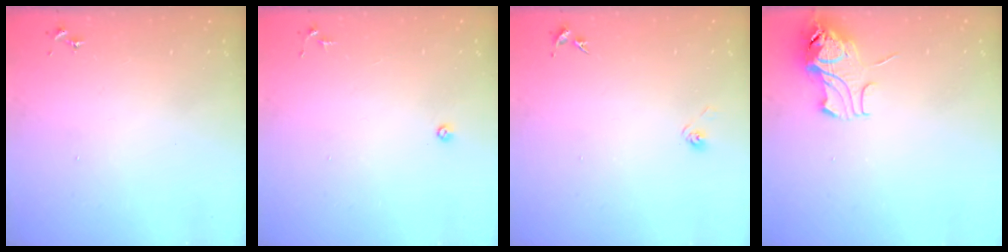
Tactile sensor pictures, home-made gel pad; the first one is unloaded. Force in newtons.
{"total": 3.5, "press": 3.4, "slide": 0.7}
{"total": 2.9, "press": 2.5, "slide": 1.5}
{"total": 10.2, "press": 10.2, "slide": 1.2}